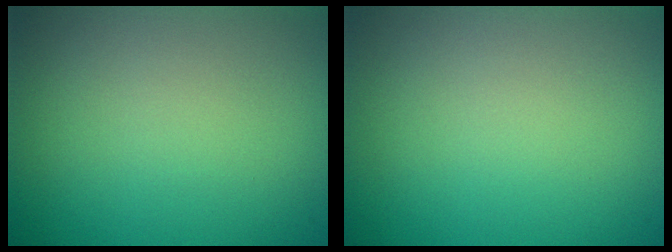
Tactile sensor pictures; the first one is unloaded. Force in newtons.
{"total": 0.0}